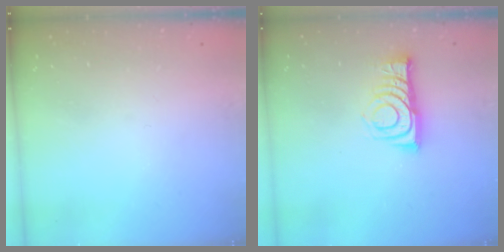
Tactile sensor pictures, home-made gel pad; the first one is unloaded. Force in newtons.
{"total": 9.5, "press": 9.5, "slide": 0.3}